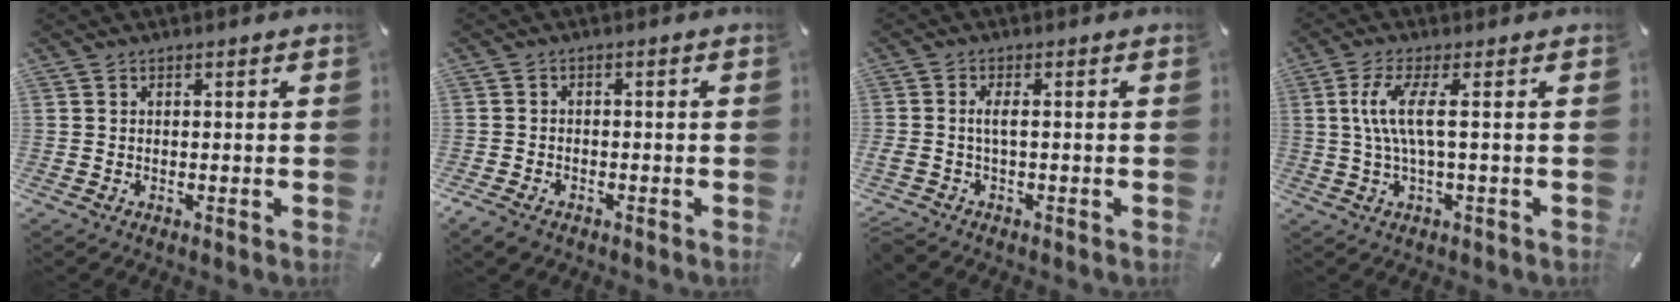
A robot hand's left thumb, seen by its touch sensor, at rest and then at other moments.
{"total": 2.8, "force": [-1.9, 1.7, 1.1], "torque": [-0.032, 0.004, -0.041]}
{"total": 3.2, "force": [-0.9, 0.9, 3.0], "torque": [-0.077, -0.003, -0.023]}
{"total": 7.8, "force": [0.8, 1.2, 7.7], "torque": [-0.159, -0.007, 0.009]}